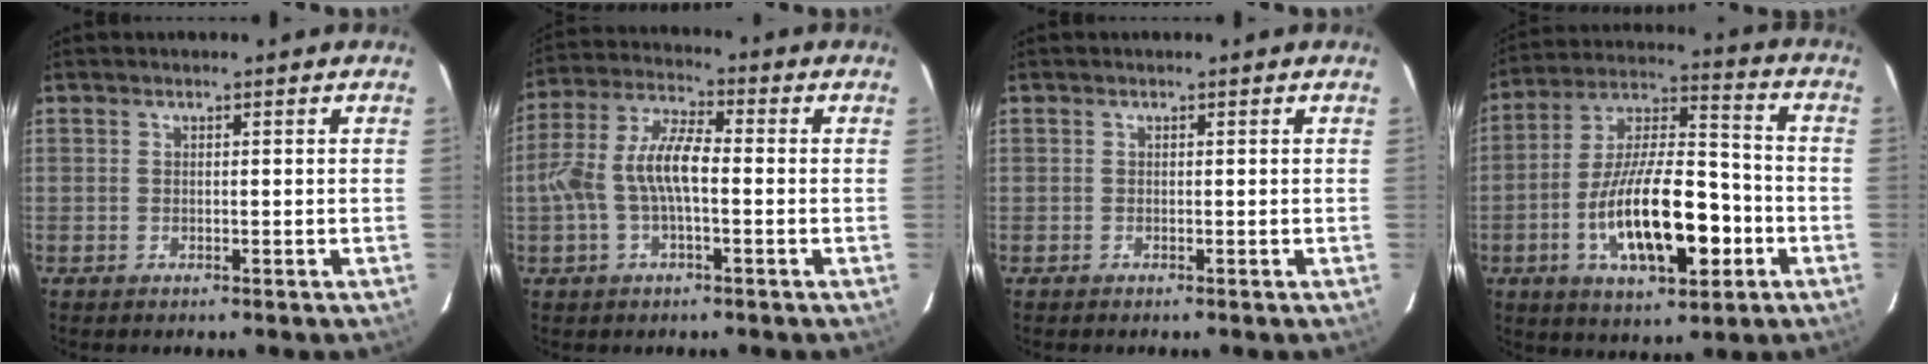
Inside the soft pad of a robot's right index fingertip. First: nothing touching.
{"total": 9.8, "force": [-1.4, 3.6, 9.0], "torque": [-0.193, 0.016, -0.027]}
{"total": 0.0}
{"total": 19.3, "force": [-6.2, 7.4, 16.8], "torque": [-0.310, 0.006, -0.100]}